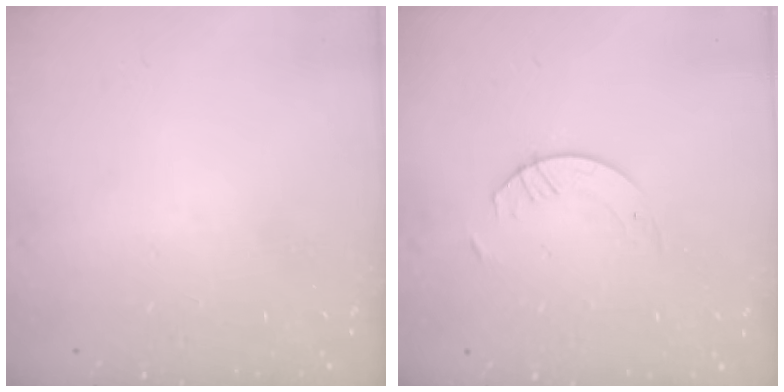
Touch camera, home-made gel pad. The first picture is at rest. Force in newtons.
{"total": 2.9, "press": 2.9, "slide": 0.3}